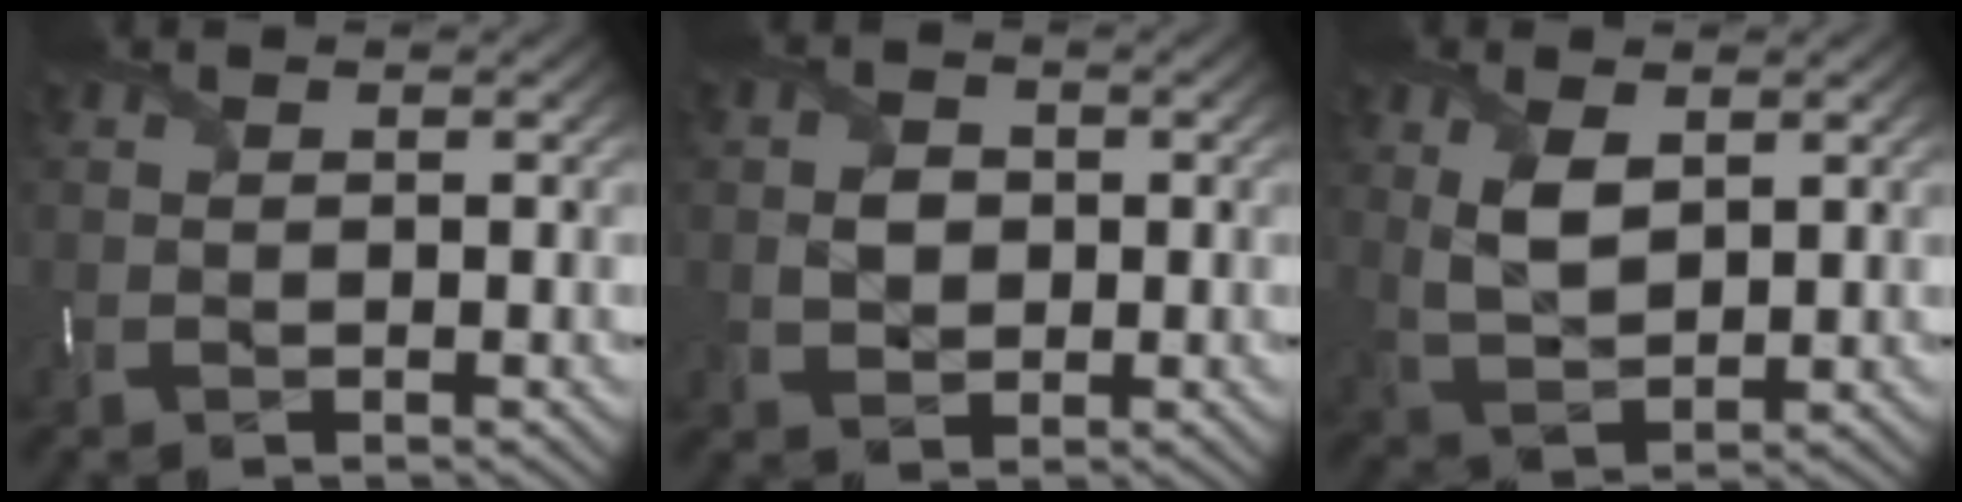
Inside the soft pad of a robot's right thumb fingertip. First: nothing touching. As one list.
[{"total": 3.0, "force": [-0.1, 2.5, 1.7], "torque": [-0.039, -0.004, -0.003]}, {"total": 5.1, "force": [1.9, 2.7, 3.9], "torque": [-0.095, -0.008, 0.045]}]